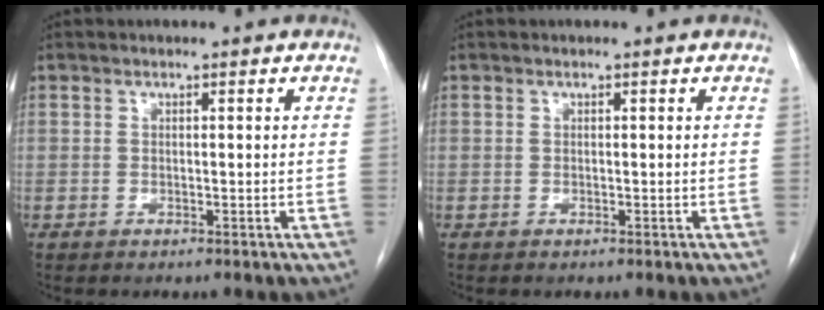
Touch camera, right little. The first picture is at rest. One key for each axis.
{"total": 0.0}